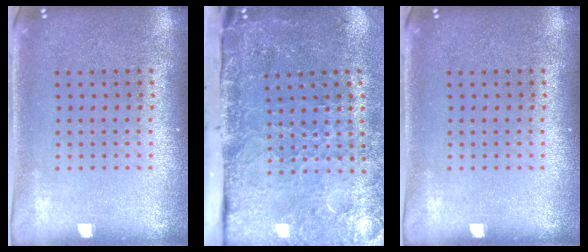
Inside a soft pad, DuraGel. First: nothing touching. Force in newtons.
{"total": 5.0, "press": 3.6, "slide": 3.4}
{"total": 0.0}